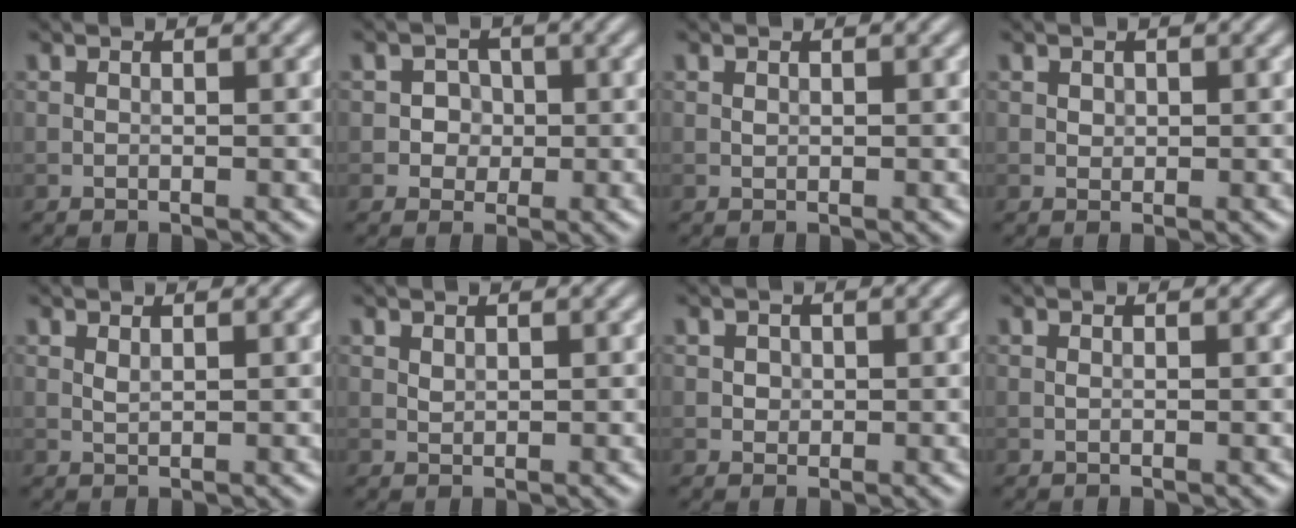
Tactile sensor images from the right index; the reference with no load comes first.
{"total": 2.0, "force": [-0.1, 1.9, 0.6], "torque": [0.010, 0.002, -0.006]}
{"total": 0.0}
{"total": 0.7, "force": [0.3, 0.6, 0.2], "torque": [-0.003, -0.003, 0.006]}
{"total": 0.6, "force": [0.4, 0.2, 0.5], "torque": [-0.014, -0.001, 0.009]}
{"total": 0.6, "force": [0.4, 0.3, 0.3], "torque": [-0.009, -0.001, 0.011]}
{"total": 0.9, "force": [0.2, 0.8, 0.3], "torque": [0.000, -0.003, 0.004]}
{"total": 0.0}